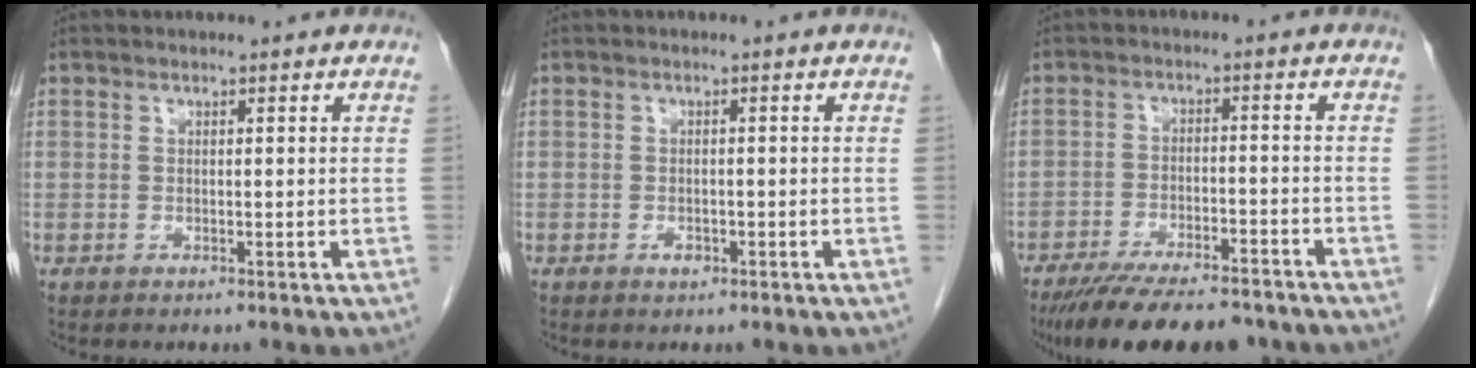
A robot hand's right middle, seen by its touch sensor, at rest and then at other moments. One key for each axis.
{"total": 1.2, "fx": -0.6, "fy": 0.6, "fz": 0.8, "tx": -0.017, "ty": -0.001, "tz": -0.007}
{"total": 15.6, "fx": -13.1, "fy": 3.6, "fz": 7.7, "tx": -0.130, "ty": -0.018, "tz": -0.193}